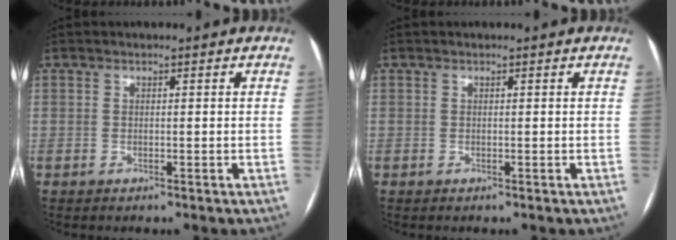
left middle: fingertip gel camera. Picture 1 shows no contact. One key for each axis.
{"total": 0.0}